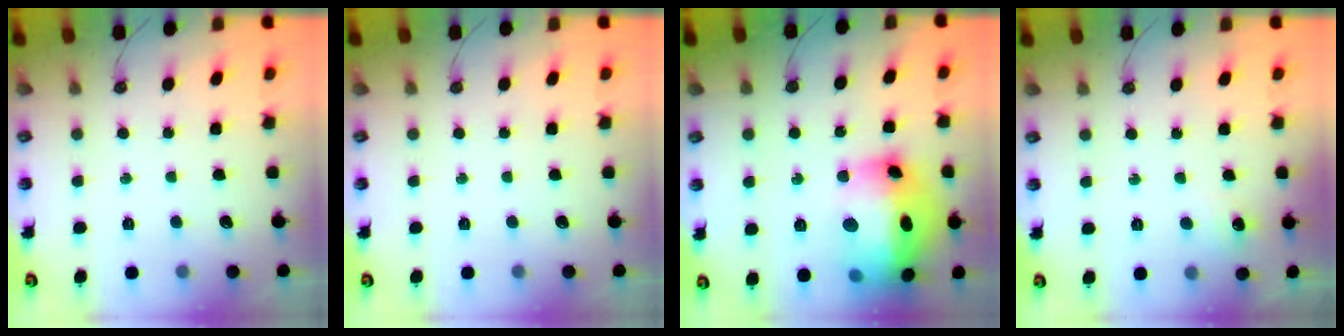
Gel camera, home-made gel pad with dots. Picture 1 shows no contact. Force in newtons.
{"total": 0.0}
{"total": 24.0, "press": 23.9, "slide": 2.5}
{"total": 5.2, "press": 5.2, "slide": 0.6}